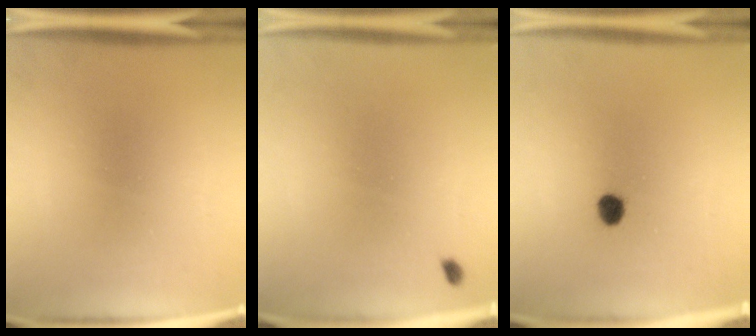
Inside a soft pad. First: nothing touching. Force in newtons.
{"total": 0.8}
{"total": 2.8}